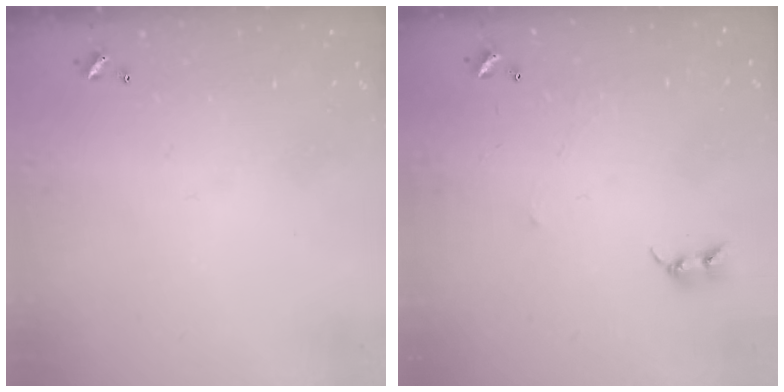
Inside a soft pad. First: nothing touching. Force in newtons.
{"total": 2.4, "press": 2.4, "slide": 0.2}